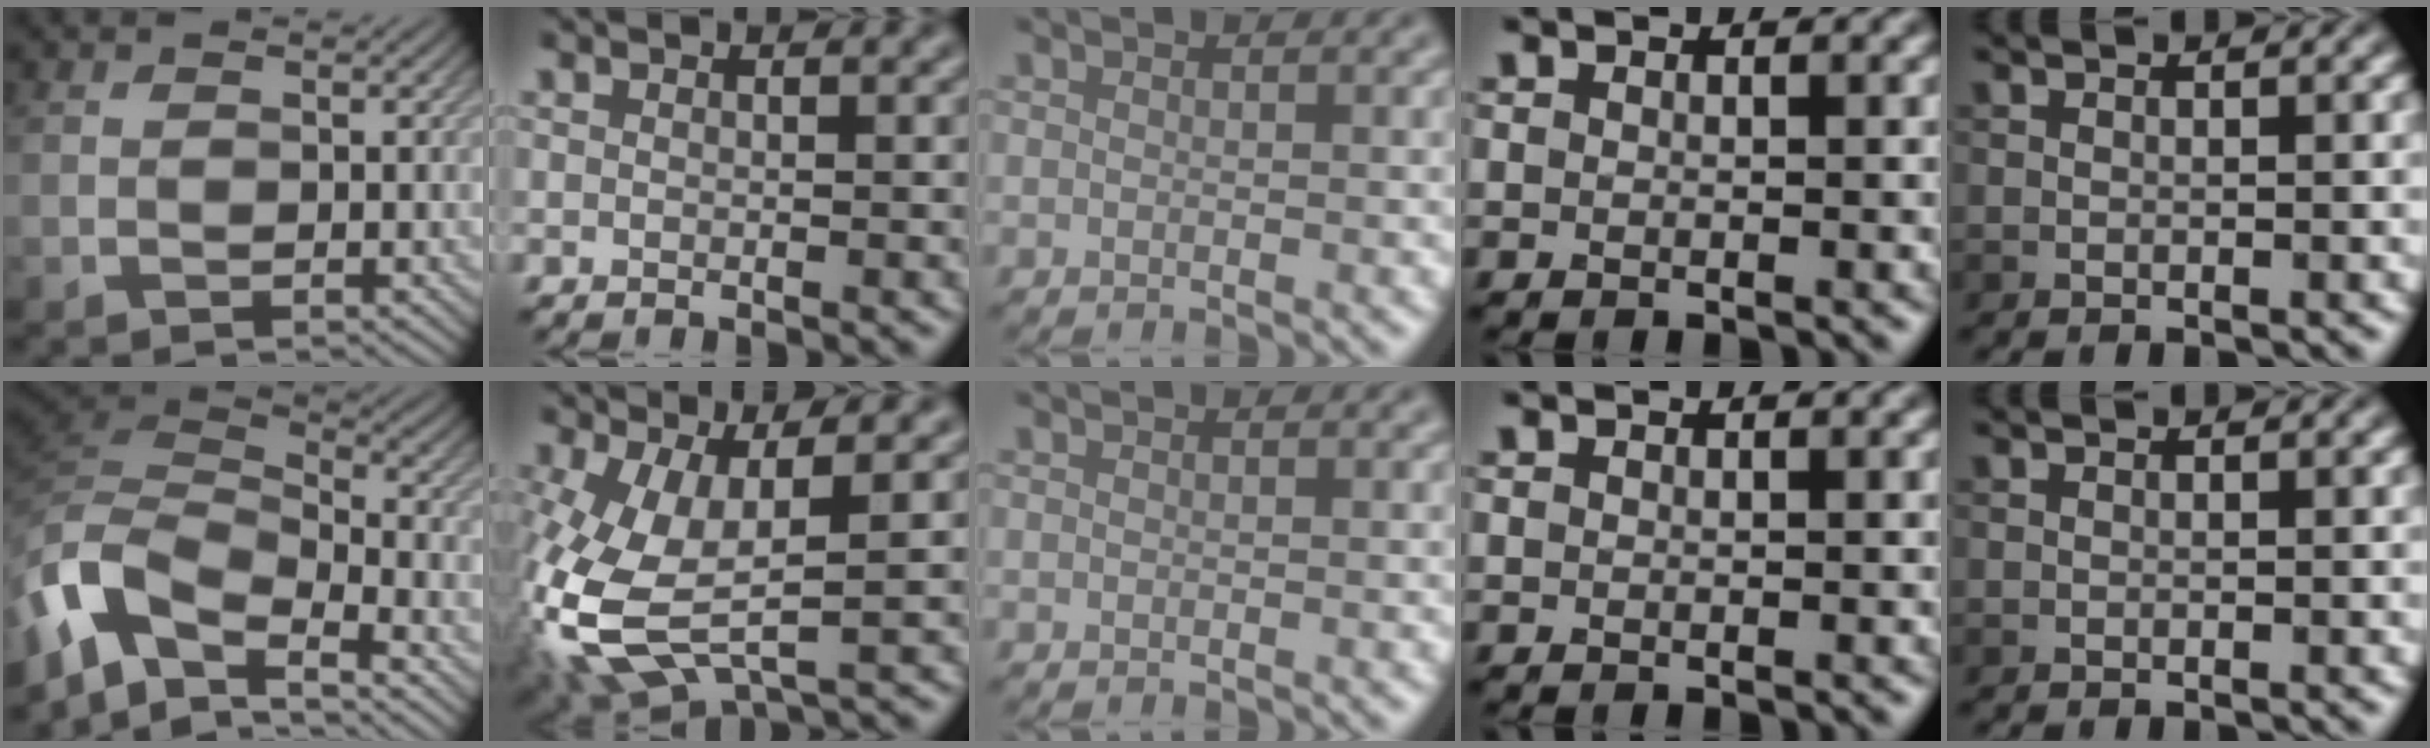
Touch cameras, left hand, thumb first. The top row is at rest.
{"thumb": {"total": 10.6, "force": [-6.1, 4.9, 7.1], "torque": [-0.169, -0.014, -0.129]}, "index": {"total": 10.1, "force": [-1.1, 4.9, 8.8], "torque": [-0.223, -0.019, -0.014]}}